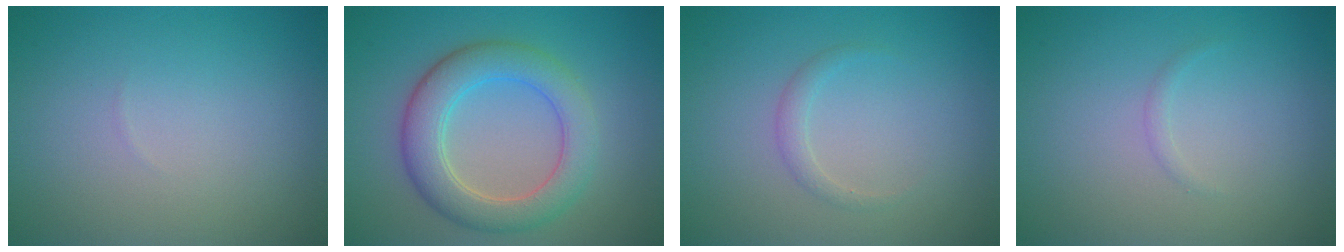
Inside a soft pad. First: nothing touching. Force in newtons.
{"total": 5.5, "press": 5.5, "slide": 0.1}
{"total": 1.1, "press": 1.1, "slide": 0.0}
{"total": 0.5, "press": 0.5, "slide": 0.0}